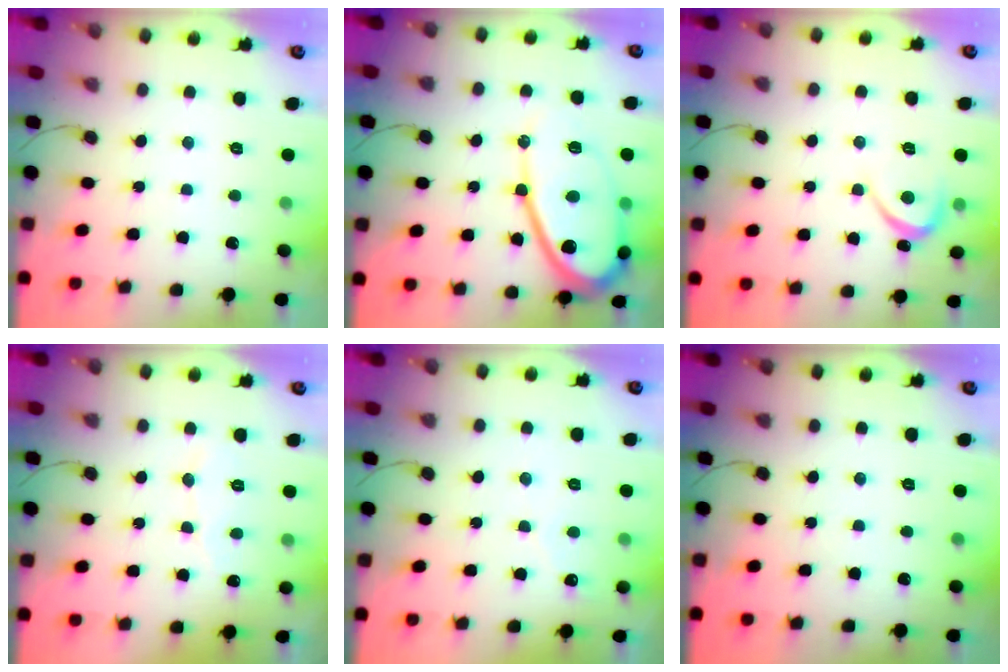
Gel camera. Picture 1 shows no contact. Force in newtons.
{"total": 18.4, "press": 18.4, "slide": 1.5}
{"total": 3.3, "press": 3.2, "slide": 0.4}
{"total": 4.9, "press": 4.9, "slide": 0.5}
{"total": 1.6, "press": 1.6, "slide": 0.1}
{"total": 0.0}